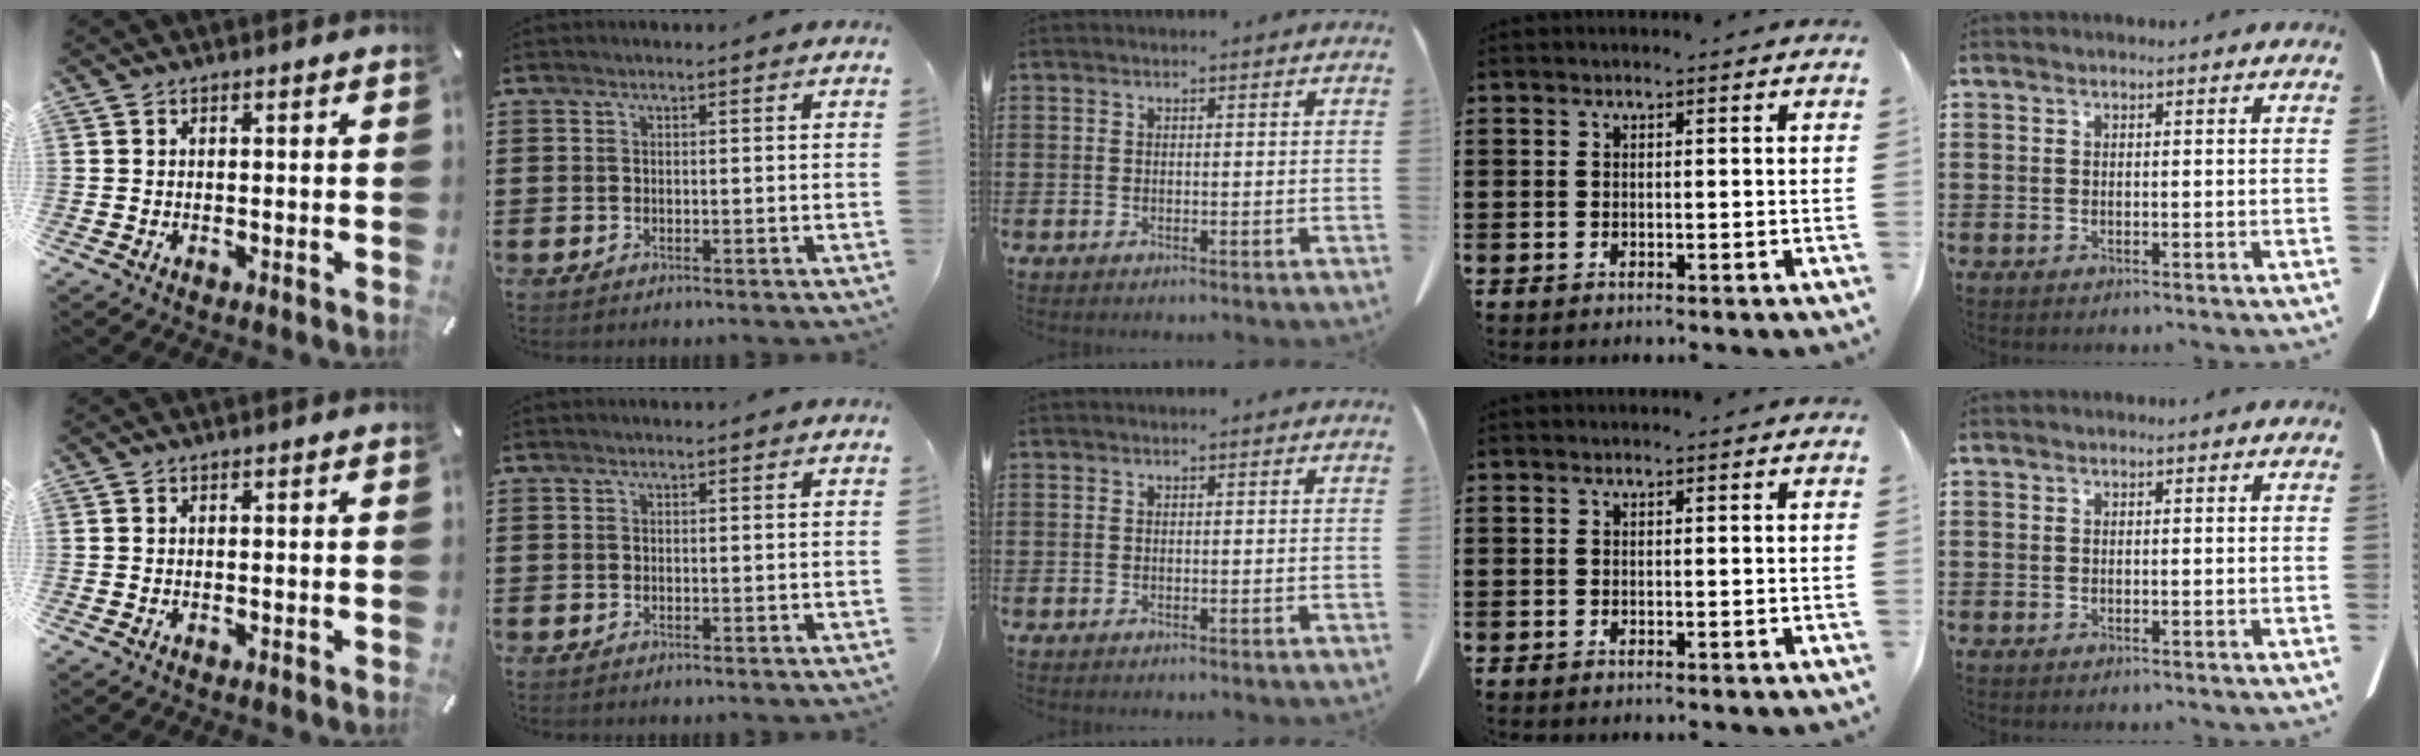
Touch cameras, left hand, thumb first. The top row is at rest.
{}